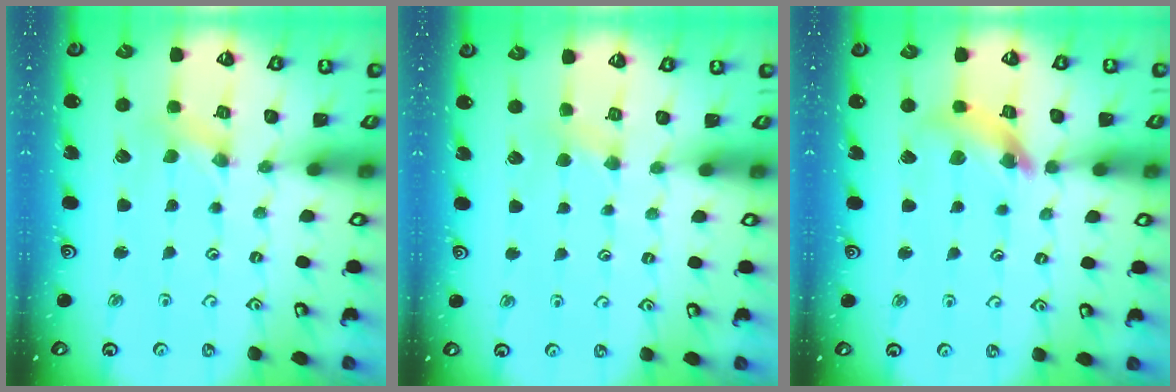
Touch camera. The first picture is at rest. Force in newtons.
{"total": 2.7, "press": 2.6, "slide": 0.4}
{"total": 11.1, "press": 11.0, "slide": 1.4}